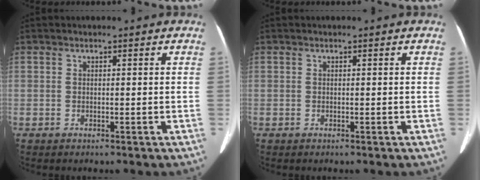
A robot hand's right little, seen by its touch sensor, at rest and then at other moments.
{"total": 0.0}